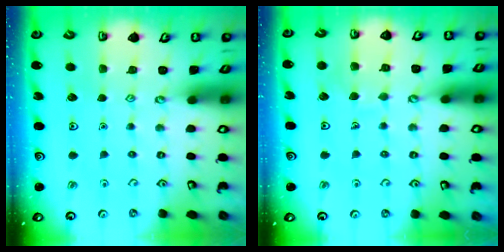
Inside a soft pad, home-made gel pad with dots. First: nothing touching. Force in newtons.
{"total": 5.4, "press": 5.3, "slide": 0.5}